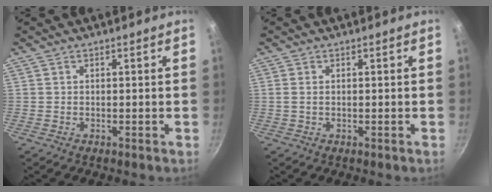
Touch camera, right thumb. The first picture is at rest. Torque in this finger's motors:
{"motor_torque": [-0.23, -0.08, -0.22, 0.21, -0.04]}